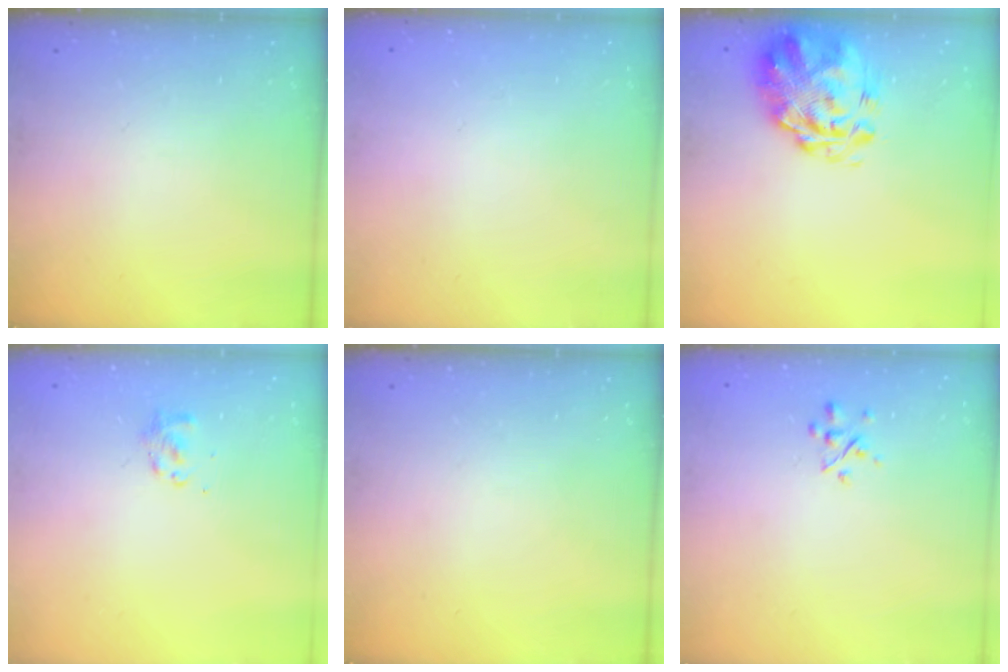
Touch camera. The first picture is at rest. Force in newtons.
{"total": 1.8, "press": 1.8, "slide": 0.2}
{"total": 3.3, "press": 2.9, "slide": 1.5}
{"total": 2.8, "press": 2.7, "slide": 0.8}
{"total": 0.0}
{"total": 2.8, "press": 2.7, "slide": 0.8}